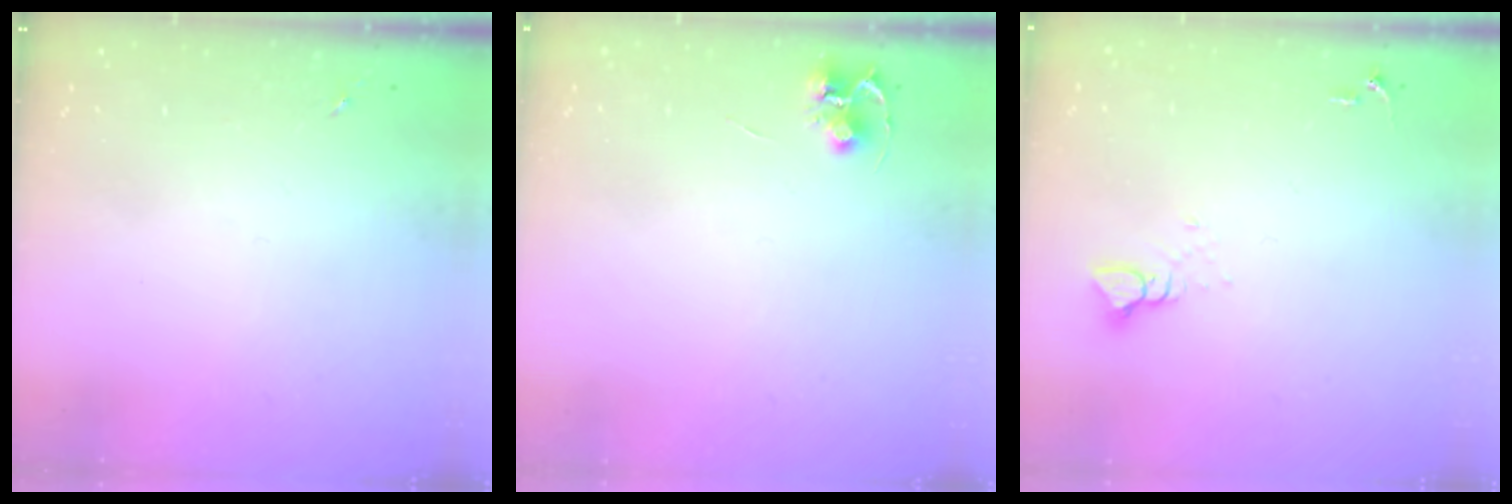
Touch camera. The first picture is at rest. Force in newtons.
{"total": 4.7, "press": 4.7, "slide": 0.4}
{"total": 3.9, "press": 3.9, "slide": 0.4}